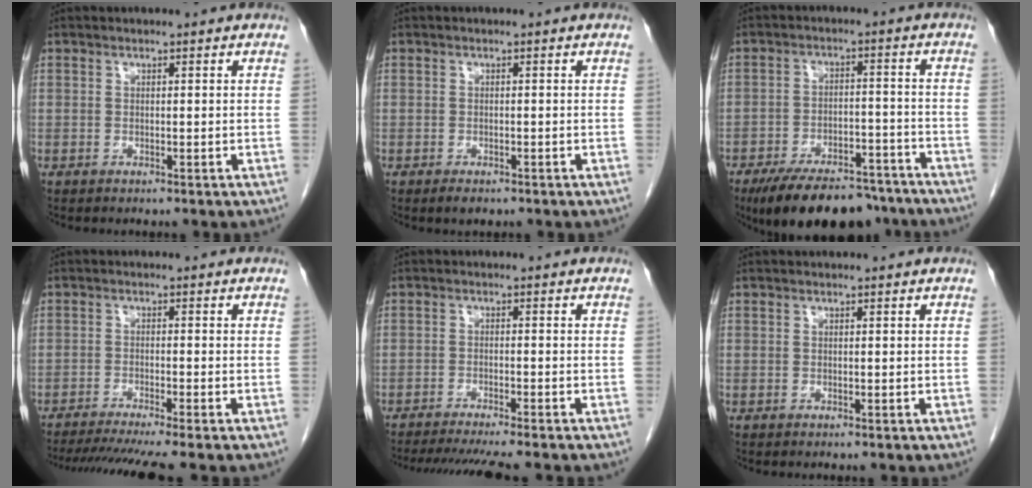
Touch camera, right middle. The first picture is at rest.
{"total": 1.6, "force": [-1.1, 0.8, 0.9], "torque": [-0.016, -0.002, -0.011]}
{"total": 15.7, "force": [-12.9, 5.6, 7.0], "torque": [-0.102, 0.004, -0.189]}
{"total": 10.2, "force": [-8.7, -1.2, 5.2], "torque": [-0.063, -0.023, -0.135]}
{"total": 11.6, "force": [-10.2, 0.2, 5.6], "torque": [-0.069, -0.022, -0.146]}
{"total": 0.0}